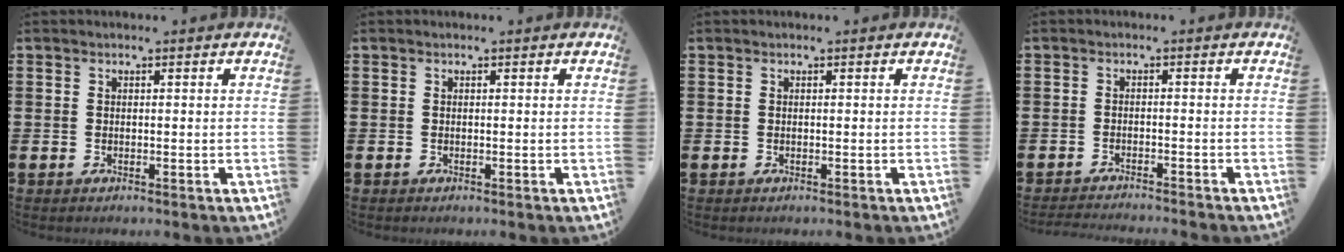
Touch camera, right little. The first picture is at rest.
{"total": 0.0}
{"total": 0.0}
{"total": 1.5, "force": [-1.5, -0.3, 0.1], "torque": [-0.001, 0.003, -0.031]}